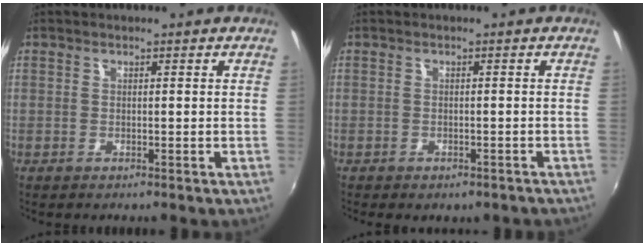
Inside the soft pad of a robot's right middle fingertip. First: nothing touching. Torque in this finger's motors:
{"motor_torque": [1.07, -1.07, 0.15, 0.07]}